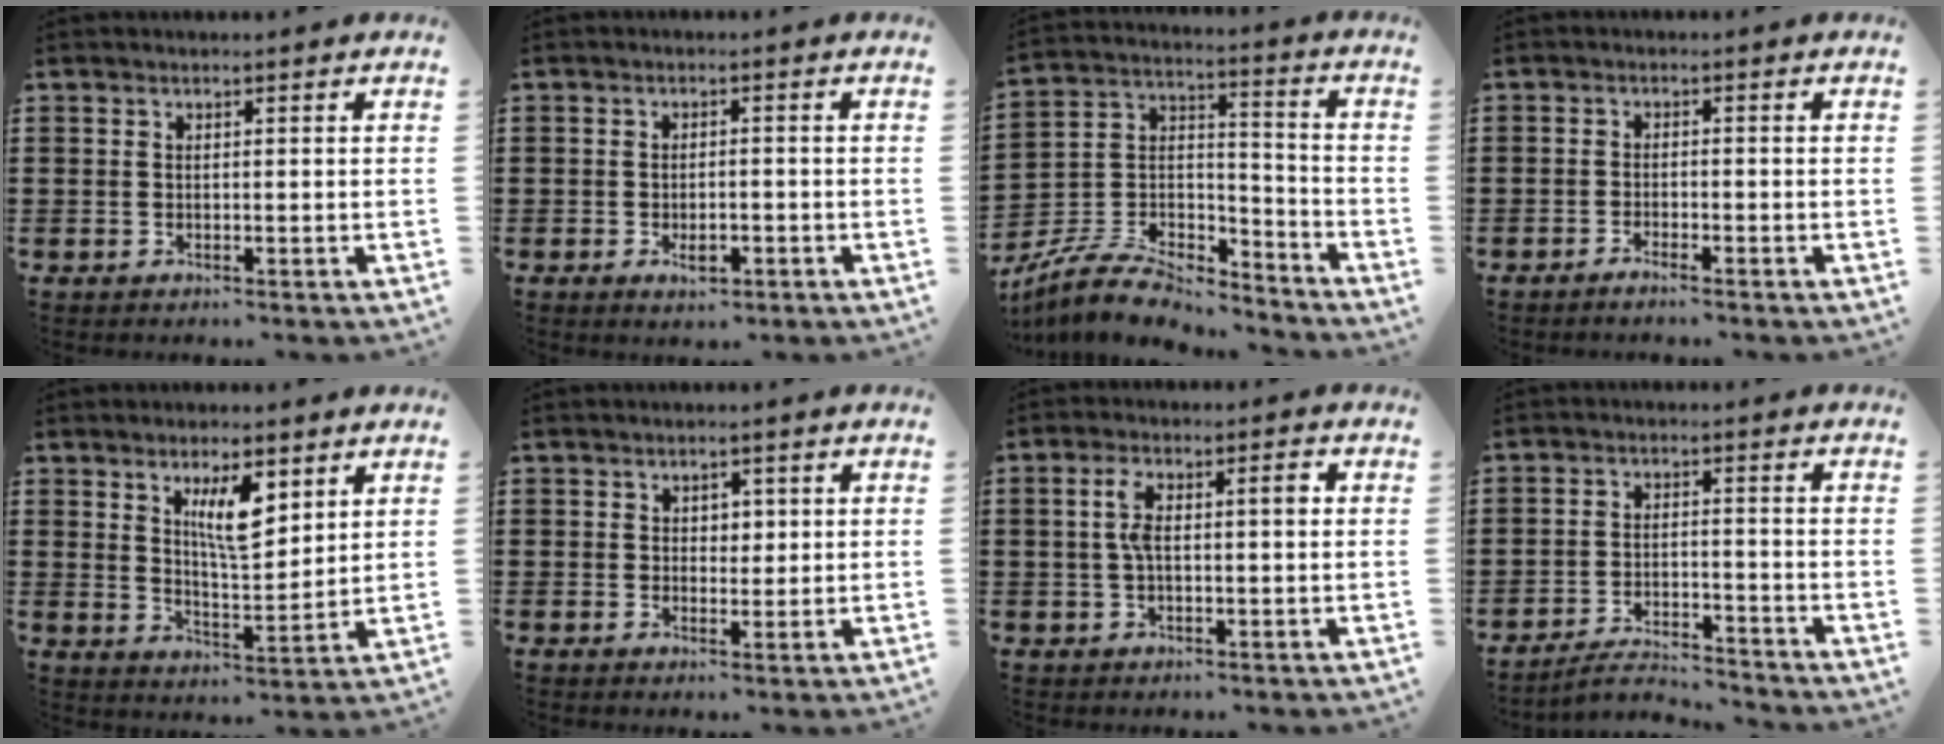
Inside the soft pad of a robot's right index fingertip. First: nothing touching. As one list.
[{"total": 2.6, "force": [-1.3, 1.2, 2.0], "torque": [-0.036, 0.001, -0.023]}, {"total": 7.6, "force": [-6.8, 2.1, 2.8], "torque": [-0.064, 0.005, -0.135]}, {"total": 1.4, "force": [-1.3, -0.1, 0.4], "torque": [-0.008, 0.002, -0.026]}, {"total": 7.3, "force": [3.6, 2.3, 5.9], "torque": [-0.107, -0.005, 0.060]}, {"total": 1.9, "force": [0.7, 1.5, 0.8], "torque": [-0.013, 0.007, 0.009]}, {"total": 5.3, "force": [0.6, 1.7, 4.9], "torque": [-0.094, 0.009, 0.007]}, {"total": 3.8, "force": [-3.7, 0.4, 0.7], "torque": [-0.015, 0.005, -0.077]}]